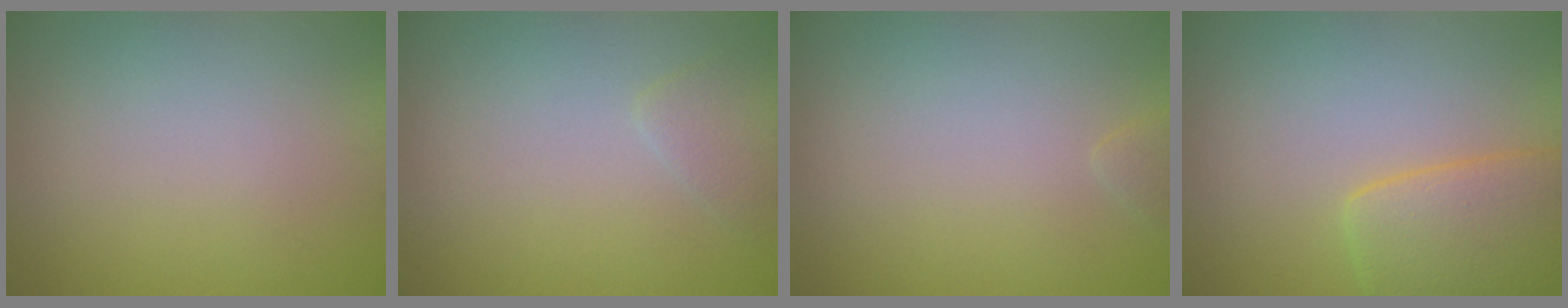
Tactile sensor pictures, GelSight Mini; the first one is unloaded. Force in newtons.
{"total": 1.6, "press": 1.6, "slide": 0.2}
{"total": 0.7, "press": 0.7, "slide": 0.1}
{"total": 5.4, "press": 5.4, "slide": 0.3}